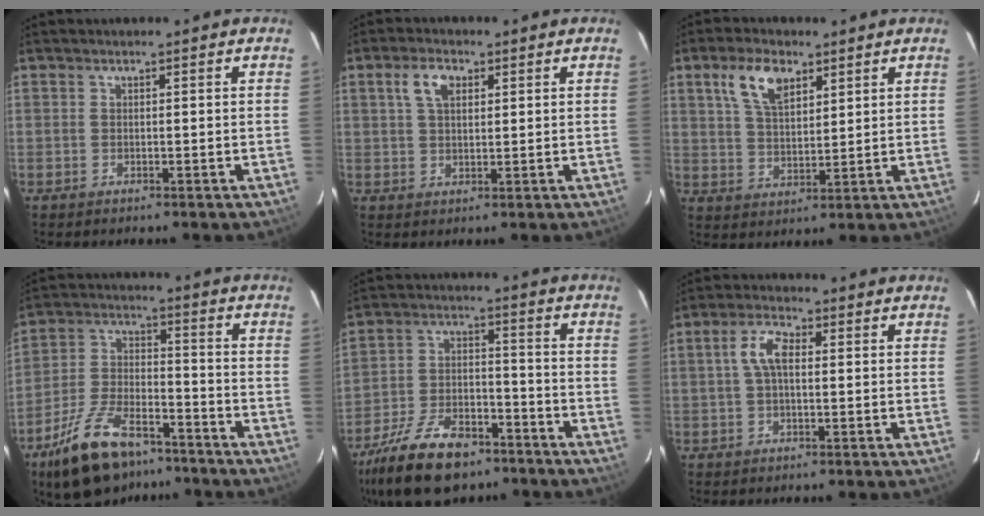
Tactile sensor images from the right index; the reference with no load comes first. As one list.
[{"total": 4.7, "force": [1.9, 2.7, 3.4], "torque": [-0.063, 0.012, 0.036]}, {"total": 8.5, "force": [4.6, 4.2, 5.7], "torque": [-0.109, 0.013, 0.088]}, {"total": 17.6, "force": [-12.5, 7.8, 9.6], "torque": [-0.199, -0.007, -0.213]}, {"total": 18.9, "force": [-13.5, 8.5, 10.1], "torque": [-0.216, -0.014, -0.225]}, {"total": 5.0, "force": [0.5, 2.3, 4.4], "torque": [-0.089, 0.014, 0.010]}]